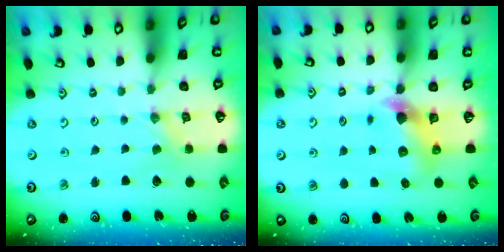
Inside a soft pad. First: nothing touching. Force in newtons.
{"total": 5.9, "press": 5.9, "slide": 0.7}